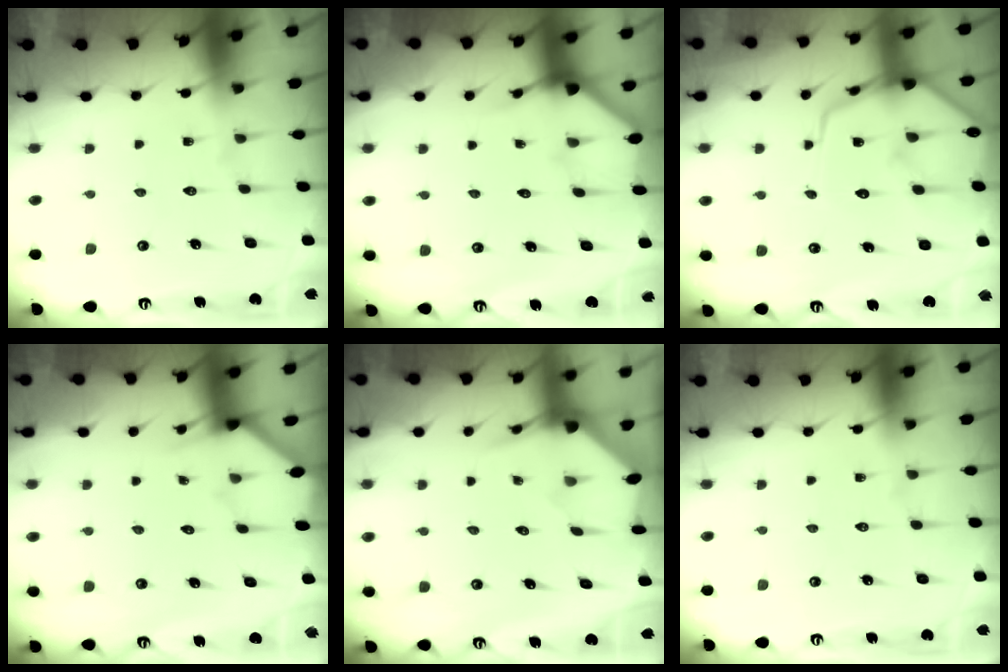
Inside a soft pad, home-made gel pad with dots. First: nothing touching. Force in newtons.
{"total": 2.3, "press": 2.3, "slide": 0.2}
{"total": 12.6, "press": 12.6, "slide": 1.0}
{"total": 1.9, "press": 1.9, "slide": 0.1}
{"total": 3.4, "press": 3.4, "slide": 0.3}
{"total": 0.0}